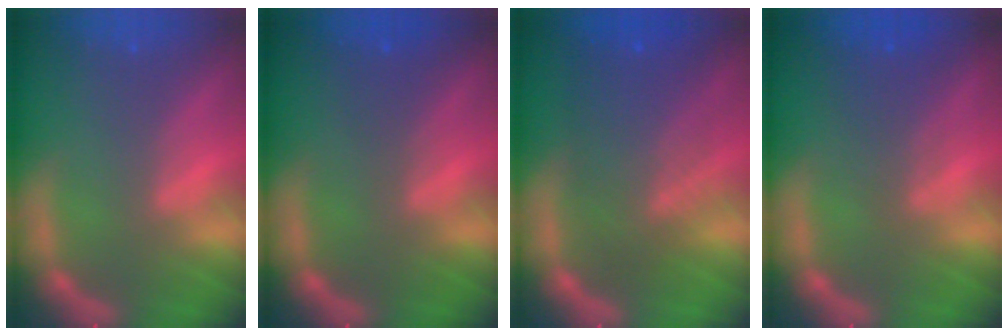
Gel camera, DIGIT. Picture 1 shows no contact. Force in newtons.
{"total": 1.4}
{"total": 7.6}
{"total": 3.0}